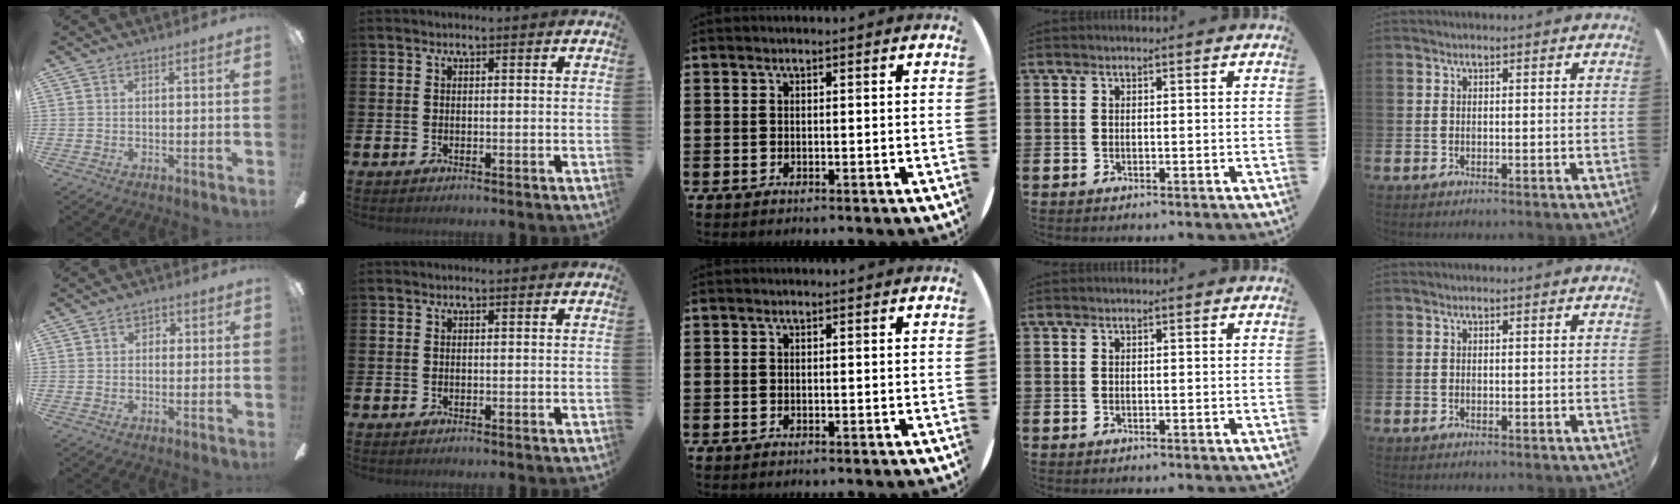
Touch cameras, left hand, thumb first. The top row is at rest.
{"thumb": {"total": 2.1, "force": [-0.1, 1.7, 1.2], "torque": [-0.014, 0.008, -0.006]}}